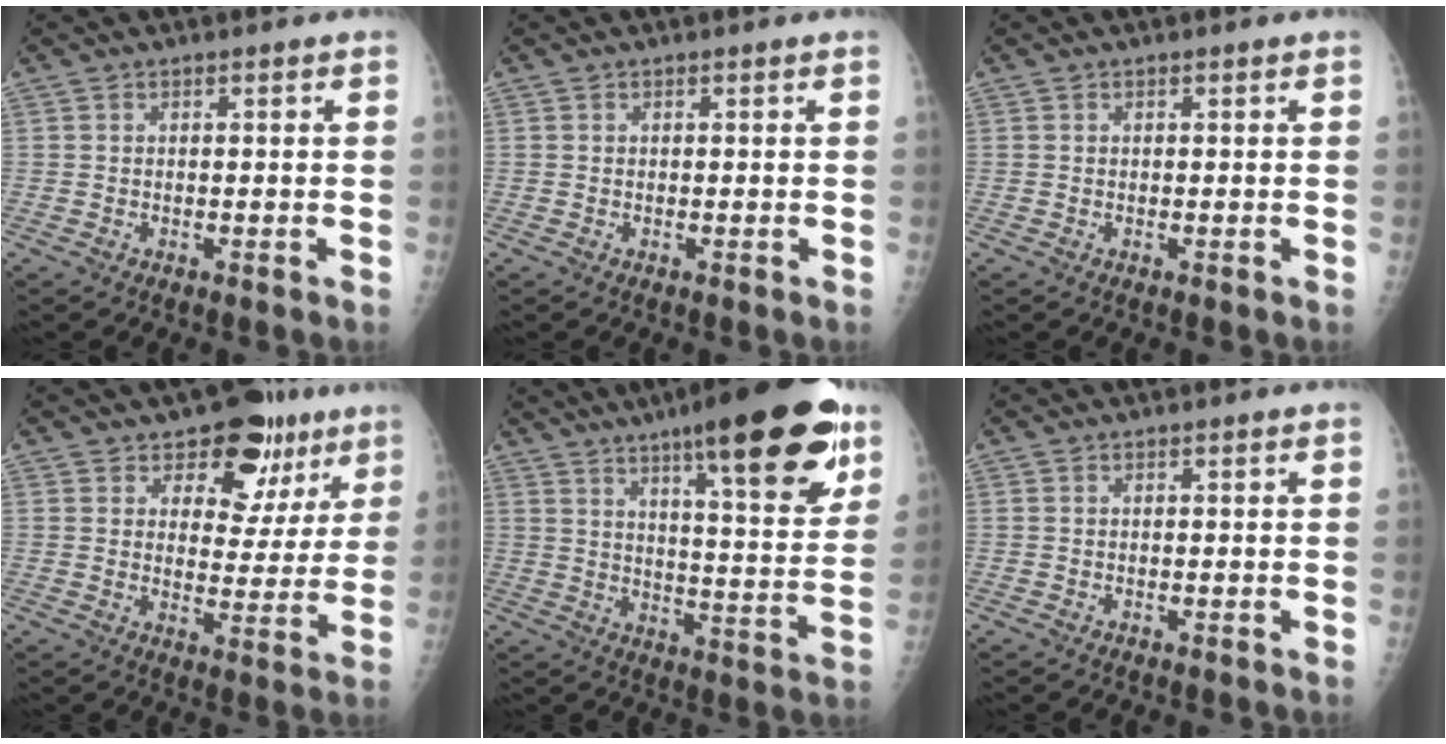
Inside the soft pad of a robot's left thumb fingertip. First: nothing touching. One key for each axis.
{"total": 0.0}
{"total": 0.0}
{"total": 12.5, "fx": 7.5, "fy": 7.8, "fz": 6.4, "tx": -0.024, "ty": -0.029, "tz": 0.103}
{"total": 23.7, "fx": 14.0, "fy": 5.2, "fz": 18.4, "tx": -0.240, "ty": -0.051, "tz": 0.204}
{"total": 0.0}